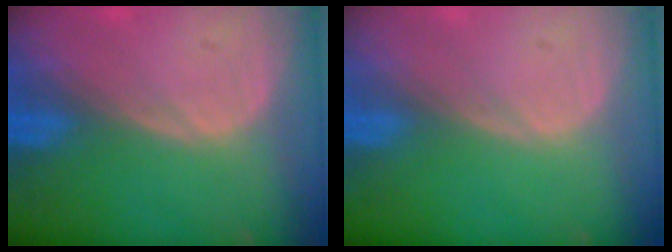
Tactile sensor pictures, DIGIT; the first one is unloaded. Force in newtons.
{"total": 0.0}